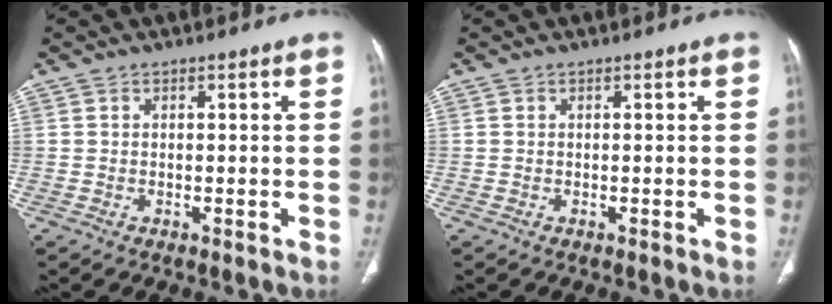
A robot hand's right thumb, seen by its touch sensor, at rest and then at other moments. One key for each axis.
{"total": 0.0}